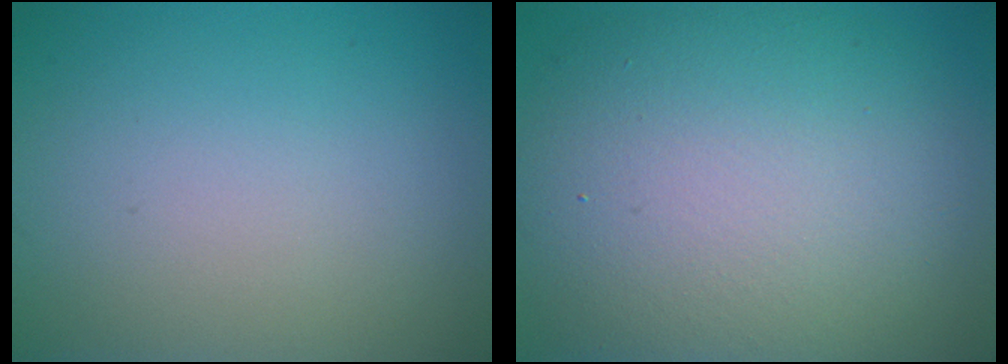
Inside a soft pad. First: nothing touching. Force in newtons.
{"total": 12.7, "press": 12.6, "slide": 0.6}